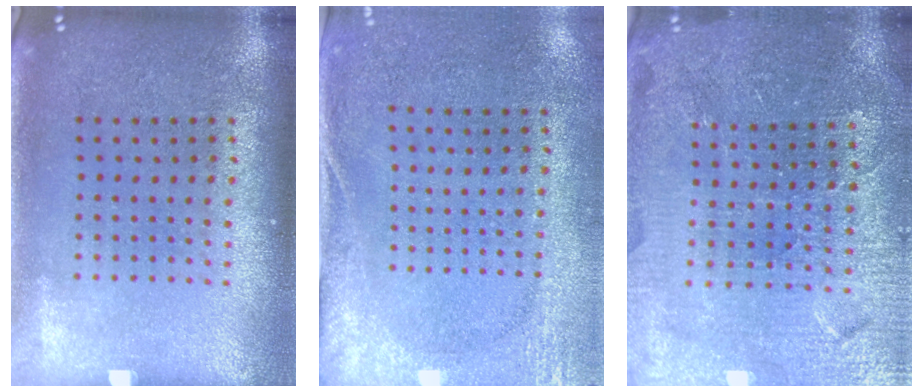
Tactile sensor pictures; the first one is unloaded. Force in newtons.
{"total": 2.7, "press": 2.2, "slide": 1.7}
{"total": 4.4, "press": 4.2, "slide": 1.4}